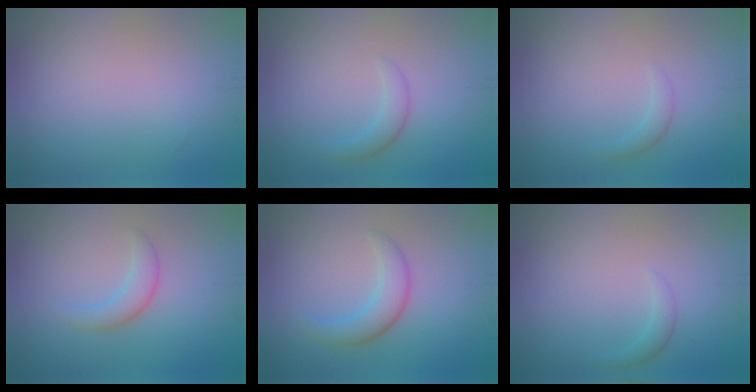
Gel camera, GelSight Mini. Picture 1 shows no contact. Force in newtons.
{"total": 1.5, "press": 1.5, "slide": 0.1}
{"total": 1.0, "press": 1.0, "slide": 0.1}
{"total": 2.1, "press": 2.1, "slide": 0.2}
{"total": 2.9, "press": 2.9, "slide": 0.2}
{"total": 1.0, "press": 1.0, "slide": 0.0}